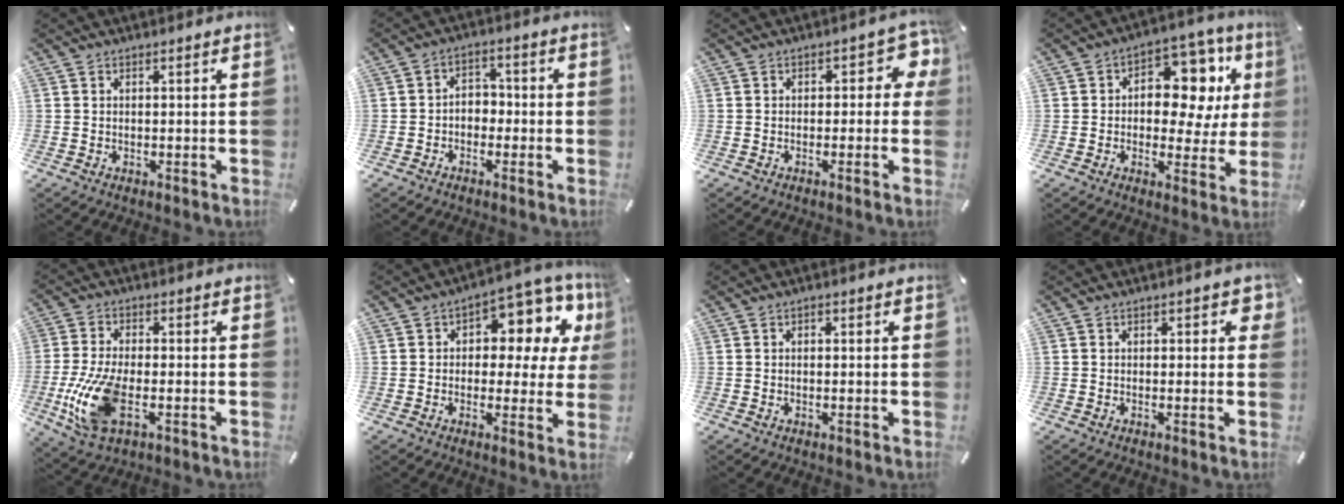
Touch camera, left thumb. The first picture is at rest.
{"total": 3.8, "force": [-1.8, 2.9, 1.7], "torque": [-0.031, 0.017, -0.036]}
{"total": 5.6, "force": [0.5, 3.4, 4.4], "torque": [-0.052, 0.006, 0.004]}
{"total": 14.0, "force": [4.1, 9.4, 9.5], "torque": [-0.112, -0.033, 0.073]}
{"total": 13.0, "force": [-3.2, 6.3, 10.9], "torque": [-0.247, -0.015, -0.056]}
{"total": 11.0, "force": [4.2, 6.7, 7.6], "torque": [-0.093, -0.038, 0.073]}
{"total": 0.7, "force": [-0.1, 0.6, 0.3], "torque": [-0.007, 0.003, -0.002]}
{"total": 1.9, "force": [0.0, 1.2, 1.4], "torque": [-0.011, 0.002, -0.004]}